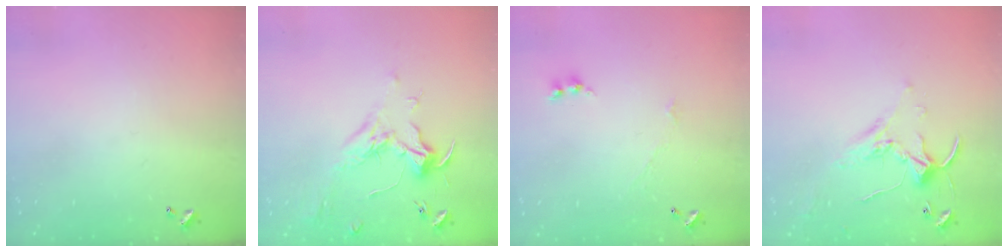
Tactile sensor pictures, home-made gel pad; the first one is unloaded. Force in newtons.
{"total": 2.0, "press": 1.9, "slide": 0.6}
{"total": 1.9, "press": 1.8, "slide": 0.4}
{"total": 1.5, "press": 1.5, "slide": 0.3}